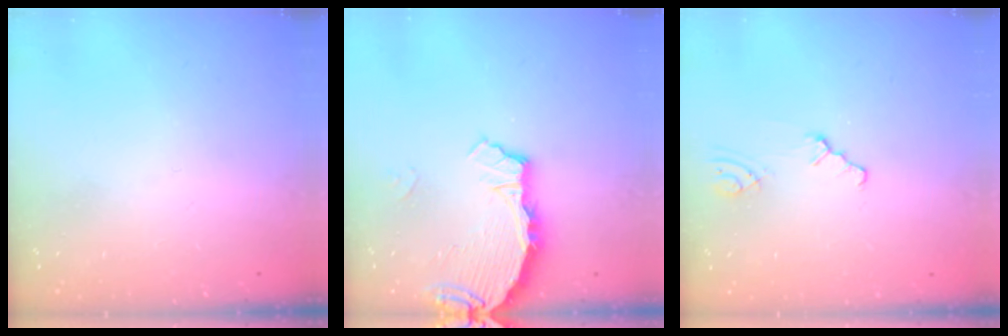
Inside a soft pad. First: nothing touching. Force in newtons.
{"total": 3.3, "press": 3.2, "slide": 0.4}
{"total": 1.2, "press": 1.1, "slide": 0.2}